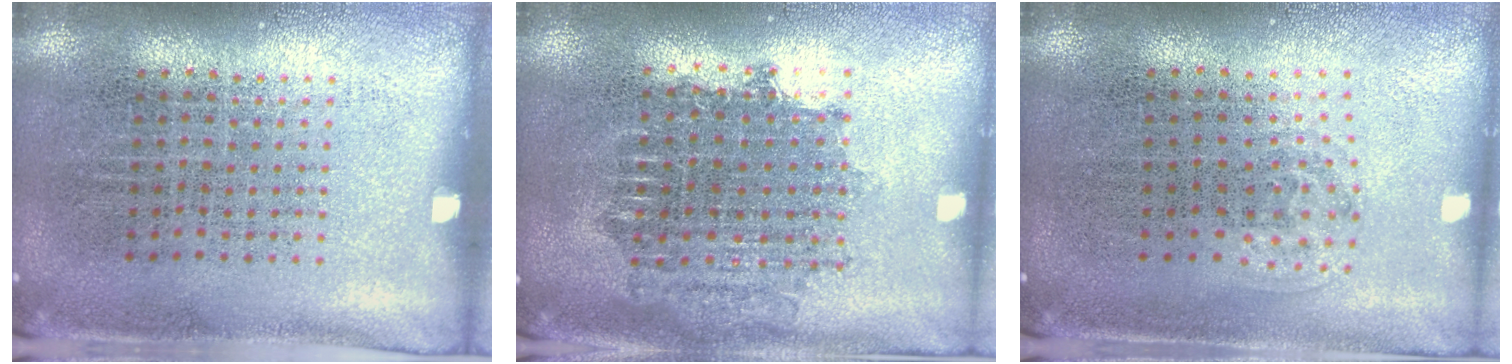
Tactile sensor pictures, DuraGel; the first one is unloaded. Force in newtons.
{"total": 1.7, "press": 1.4, "slide": 0.9}
{"total": 0.9, "press": 0.6, "slide": 0.7}